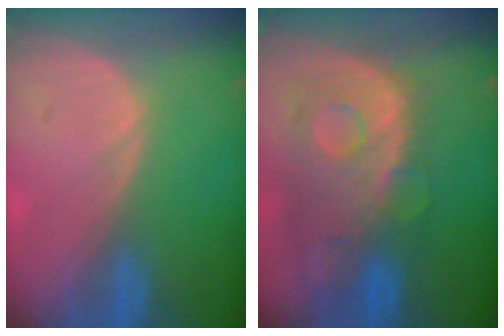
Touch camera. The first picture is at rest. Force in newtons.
{"total": 11.2, "press": 9.8, "slide": 5.5}